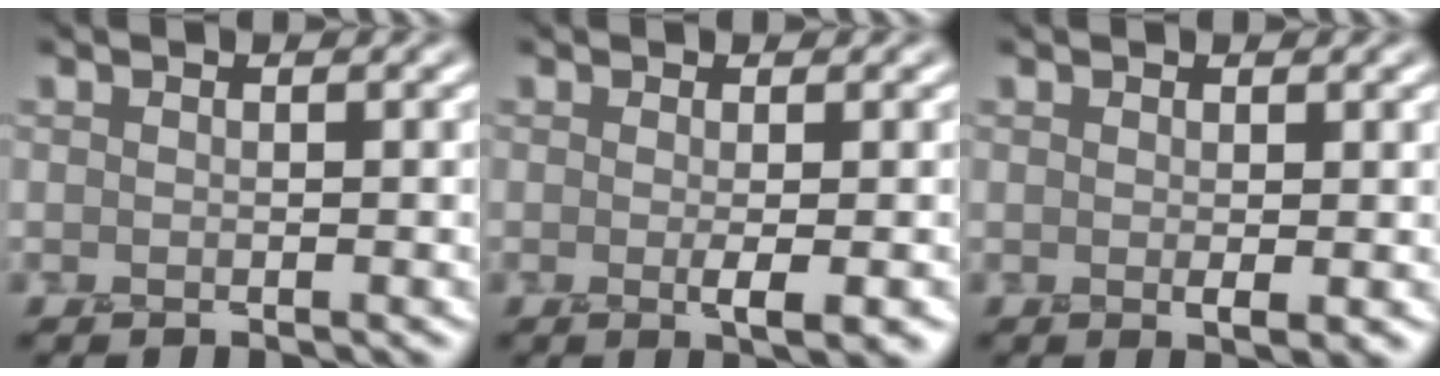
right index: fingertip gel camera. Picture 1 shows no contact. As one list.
[{"total": 2.7, "force": [-0.4, 0.6, 2.6], "torque": [-0.033, -0.002, -0.006]}, {"total": 1.3, "force": [0.1, 0.3, 1.2], "torque": [-0.019, -0.006, 0.003]}]